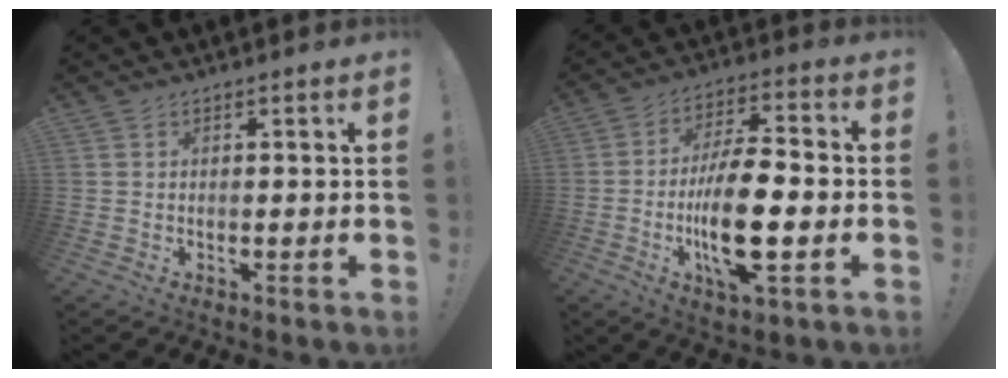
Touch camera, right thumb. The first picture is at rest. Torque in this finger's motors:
{"motor_torque": [2.73, 2.21, 1.29, -1.01, 0.41]}